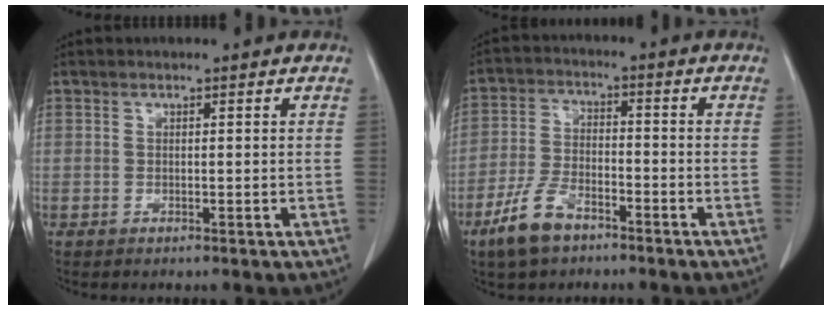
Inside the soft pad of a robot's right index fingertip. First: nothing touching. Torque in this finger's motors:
{"motor_torque": [-0.54, -0.56, -0.62, -0.21]}